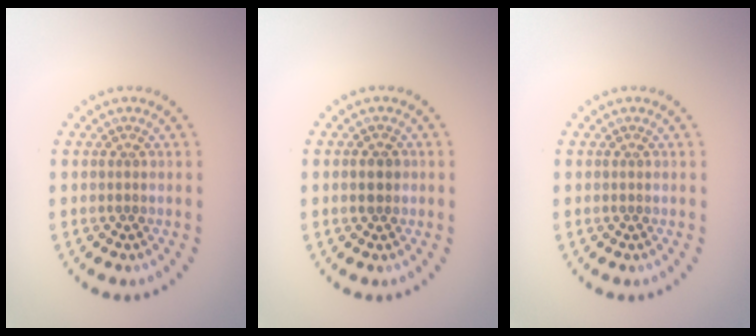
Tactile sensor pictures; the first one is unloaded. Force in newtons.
{"total": 1.3, "press": 1.3, "slide": 0.1}
{"total": 0.0}